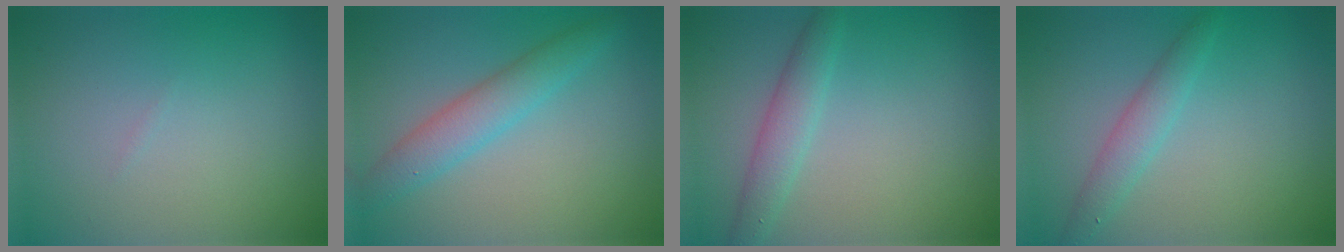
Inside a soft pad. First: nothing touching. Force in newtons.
{"total": 3.4, "press": 3.4, "slide": 0.2}
{"total": 2.5, "press": 2.5, "slide": 0.0}
{"total": 2.3, "press": 2.3, "slide": 0.0}